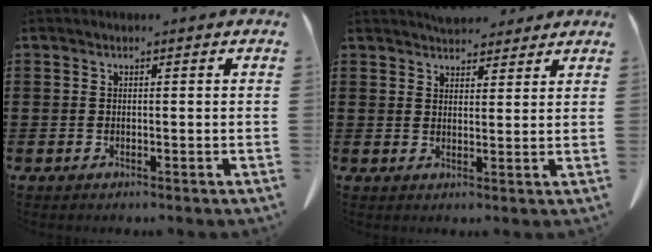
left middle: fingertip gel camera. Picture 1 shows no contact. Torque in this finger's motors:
{"motor_torque": [0.94, 0.22, 0.42, 0.11]}